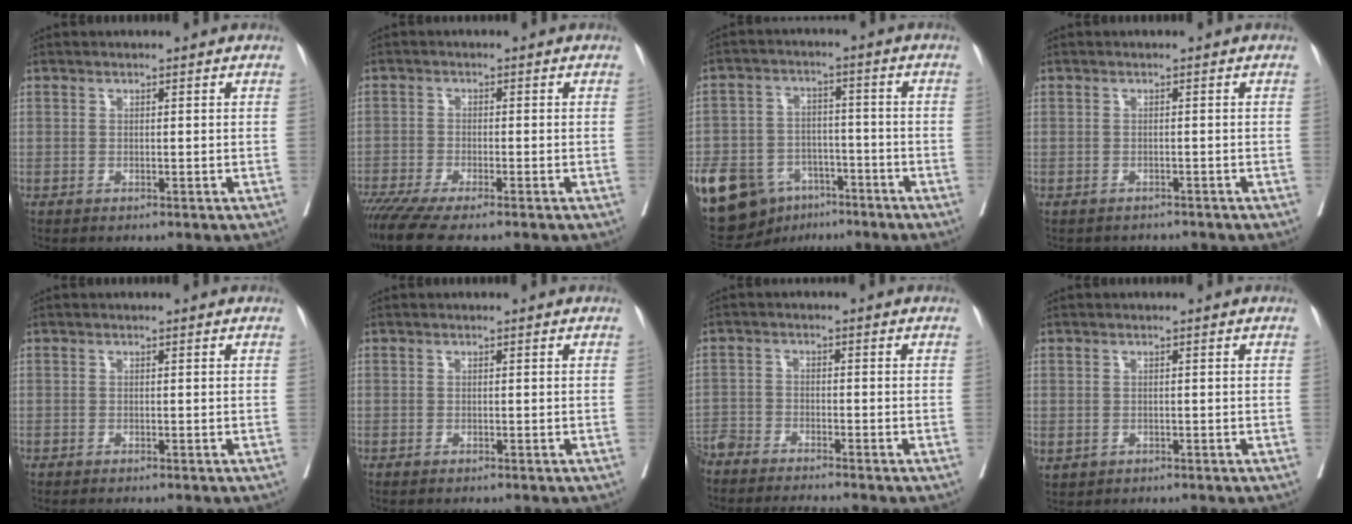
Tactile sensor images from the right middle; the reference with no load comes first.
{"total": 8.5, "force": [-6.9, 0.7, 5.0], "torque": [-0.080, -0.021, -0.118]}
{"total": 18.5, "force": [-10.2, 12.2, 9.4], "torque": [-0.222, 0.009, -0.160]}
{"total": 3.3, "force": [-3.0, 1.3, -0.1], "torque": [0.003, 0.000, -0.041]}
{"total": 0.6, "force": [-0.6, 0.0, 0.2], "torque": [-0.003, -0.001, -0.012]}
{"total": 0.7, "force": [-0.6, 0.1, 0.3], "torque": [-0.006, -0.002, -0.009]}
{"total": 3.5, "force": [-3.3, 1.0, 0.5], "torque": [-0.003, -0.006, -0.068]}
{"total": 1.7, "force": [-0.4, 1.3, 1.0], "torque": [-0.026, 0.001, 0.002]}